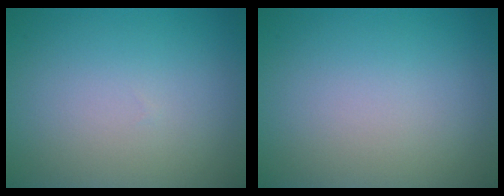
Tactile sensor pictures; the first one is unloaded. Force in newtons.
{"total": 0.0}